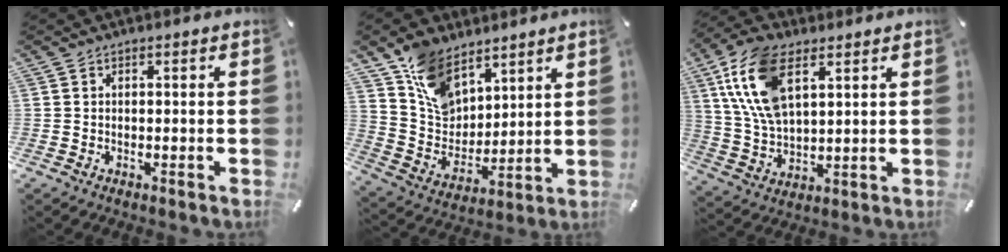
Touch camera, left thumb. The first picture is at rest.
{"total": 12.9, "force": [8.7, 8.0, 5.2], "torque": [-0.112, -0.048, 0.172]}
{"total": 14.6, "force": [6.6, 7.9, 10.4], "torque": [-0.255, -0.013, 0.114]}